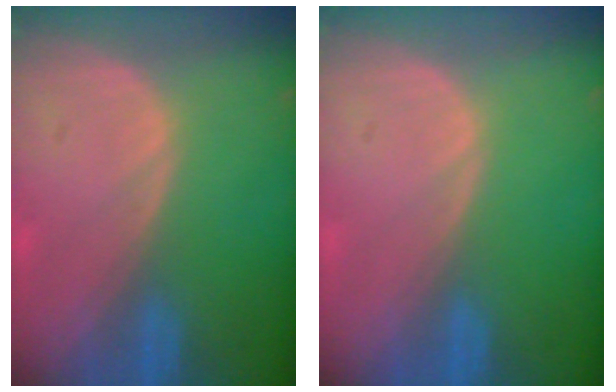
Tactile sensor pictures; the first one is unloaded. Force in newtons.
{"total": 0.0}